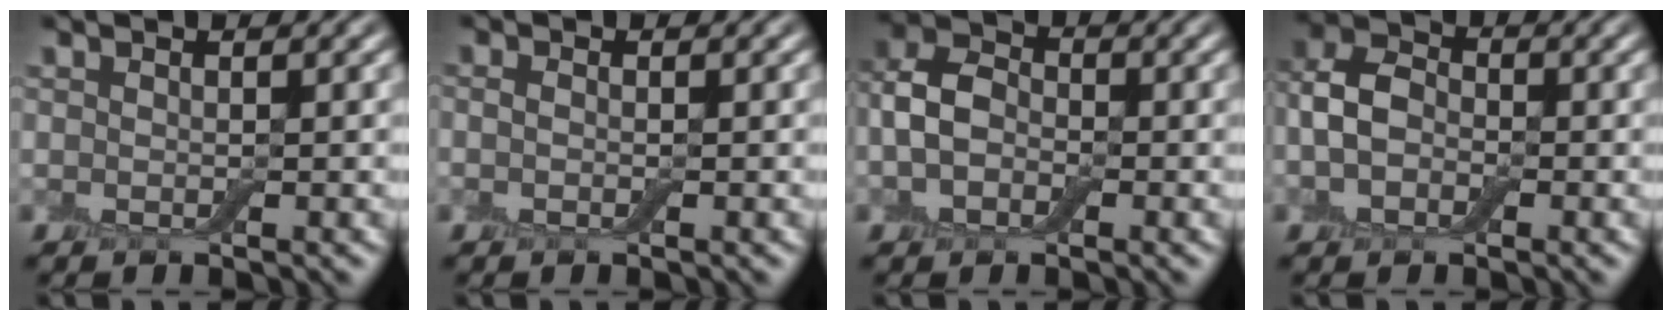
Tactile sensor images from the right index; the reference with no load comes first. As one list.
[{"total": 0.7, "force": [-0.1, 0.5, 0.5], "torque": [-0.012, 0.002, -0.003]}, {"total": 4.1, "force": [-0.7, 3.1, 2.6], "torque": [-0.055, 0.010, -0.025]}, {"total": 4.1, "force": [-0.7, 3.1, 2.6], "torque": [-0.055, 0.010, -0.026]}]